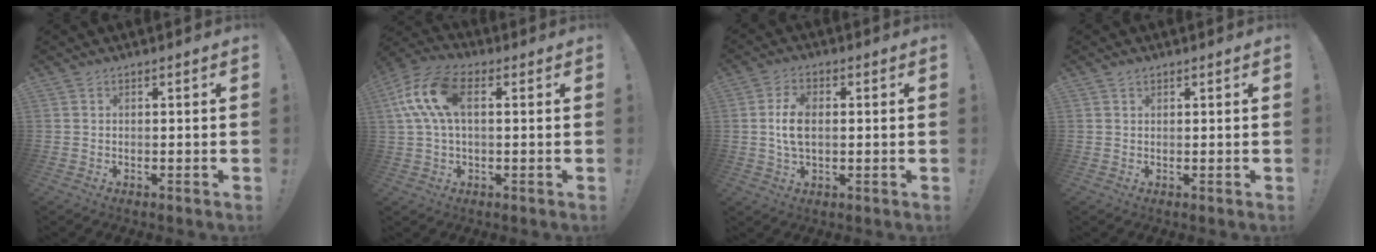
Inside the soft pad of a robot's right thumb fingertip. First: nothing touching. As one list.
[{"total": 13.5, "force": [2.9, 7.4, 10.9], "torque": [-0.230, 0.009, 0.057]}, {"total": 7.3, "force": [0.4, 4.3, 5.8], "torque": [-0.111, 0.000, 0.005]}, {"total": 0.9, "force": [0.7, 0.4, 0.4], "torque": [-0.006, -0.002, 0.013]}]